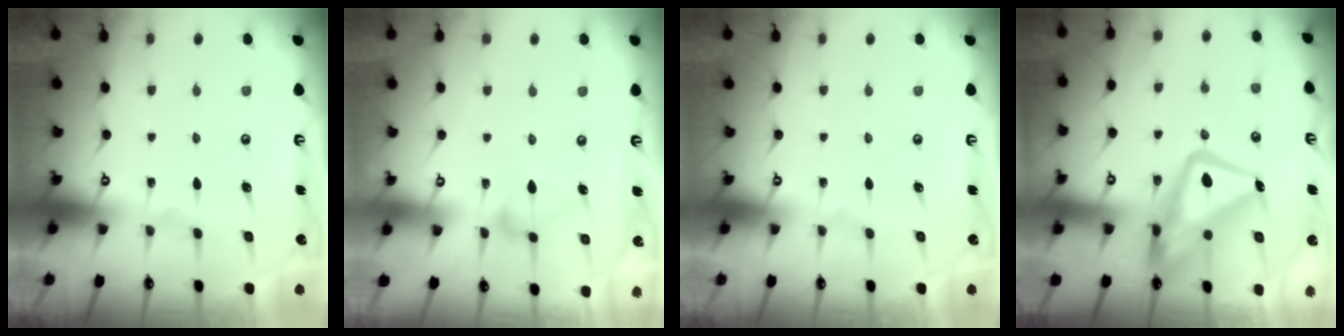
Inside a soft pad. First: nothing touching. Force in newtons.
{"total": 6.3, "press": 6.3, "slide": 0.3}
{"total": 0.0}
{"total": 15.5, "press": 15.5, "slide": 1.4}